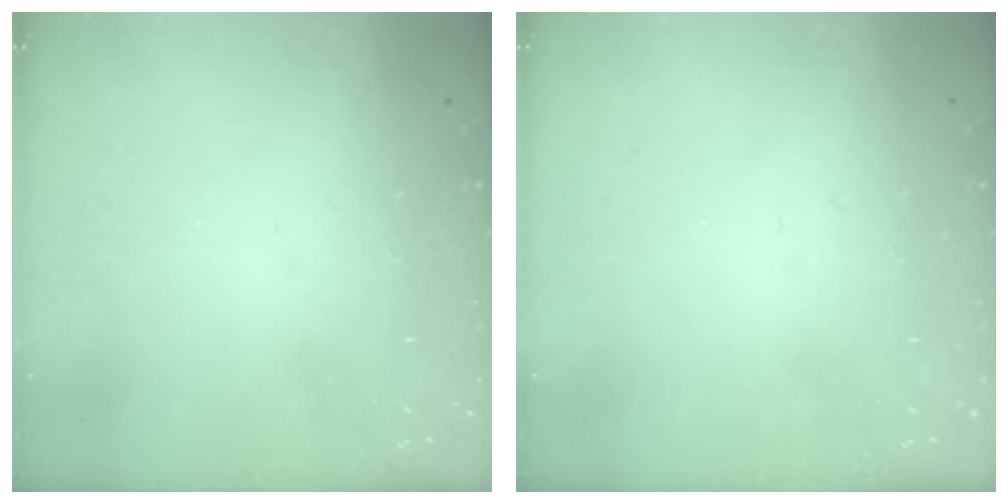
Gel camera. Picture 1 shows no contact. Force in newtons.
{"total": 0.0}